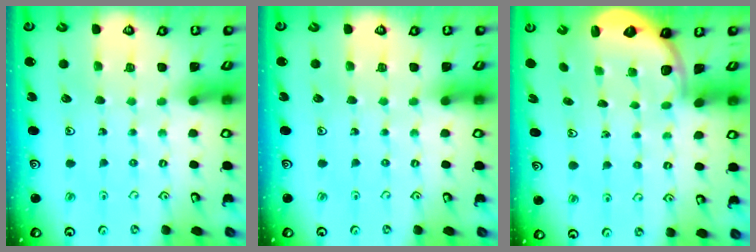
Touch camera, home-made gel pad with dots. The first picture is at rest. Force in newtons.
{"total": 0.0}
{"total": 2.5, "press": 2.1, "slide": 1.3}